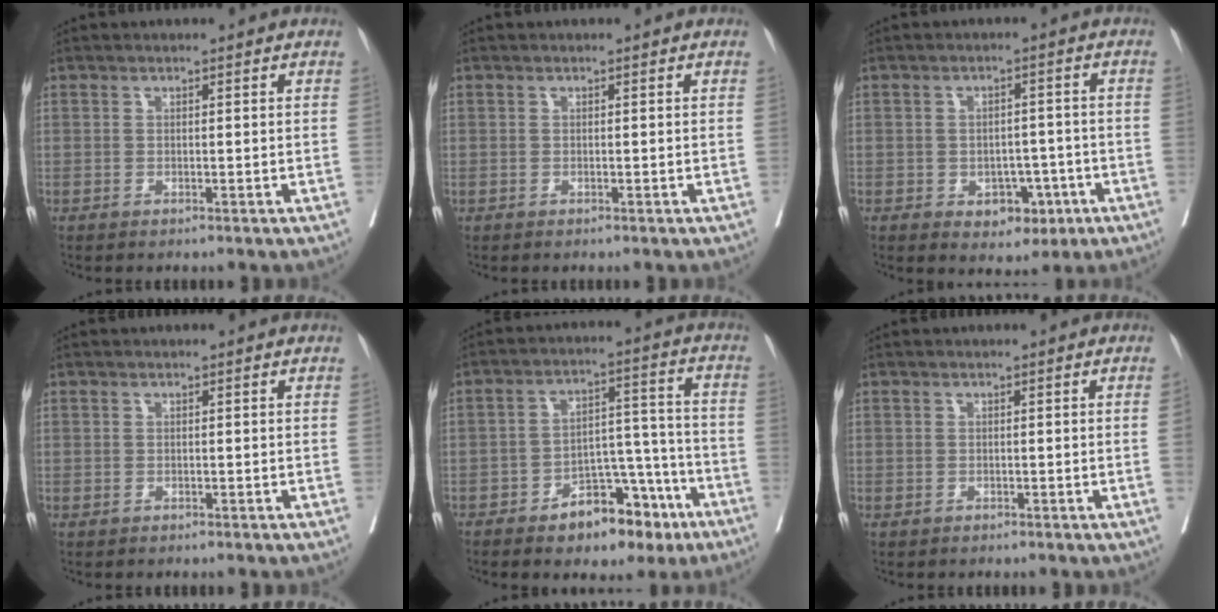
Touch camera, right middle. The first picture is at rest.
{"total": 0.0}
{"total": 5.4, "force": [-2.2, 3.8, 3.1], "torque": [-0.032, 0.012, -0.021]}
{"total": 0.0}
{"total": 11.4, "force": [-6.9, 5.6, 7.1], "torque": [-0.089, 0.029, -0.101]}
{"total": 0.6, "force": [-0.1, -0.2, 0.6], "torque": [-0.009, 0.002, -0.002]}